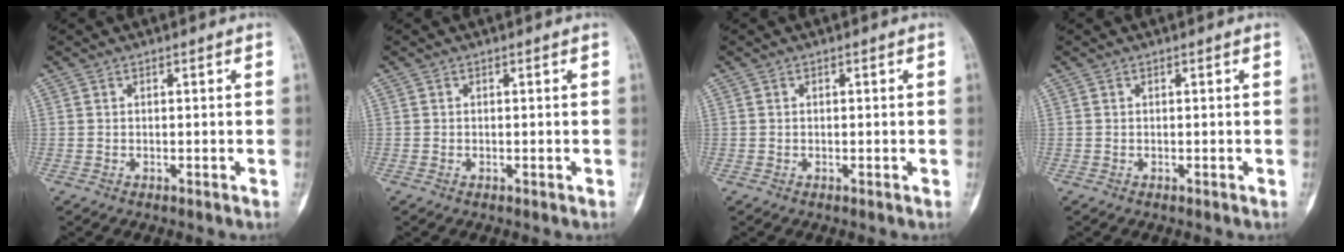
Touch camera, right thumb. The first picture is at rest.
{"total": 0.0}
{"total": 0.0}
{"total": 0.0}